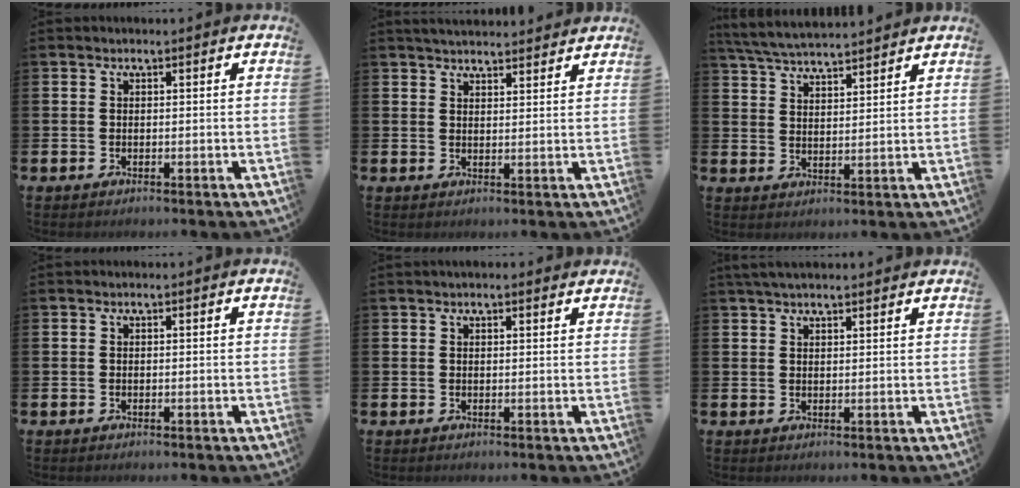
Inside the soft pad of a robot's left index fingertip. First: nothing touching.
{"total": 3.4, "force": [3.3, 0.4, 0.2], "torque": [-0.008, -0.016, 0.060]}
{"total": 5.4, "force": [5.3, 0.3, 0.8], "torque": [-0.036, -0.027, 0.095]}
{"total": 0.0}
{"total": 1.2, "force": [1.1, 0.2, 0.3], "torque": [0.004, -0.001, 0.018]}
{"total": 2.9, "force": [2.6, 0.7, 1.1], "torque": [-0.023, -0.002, 0.046]}